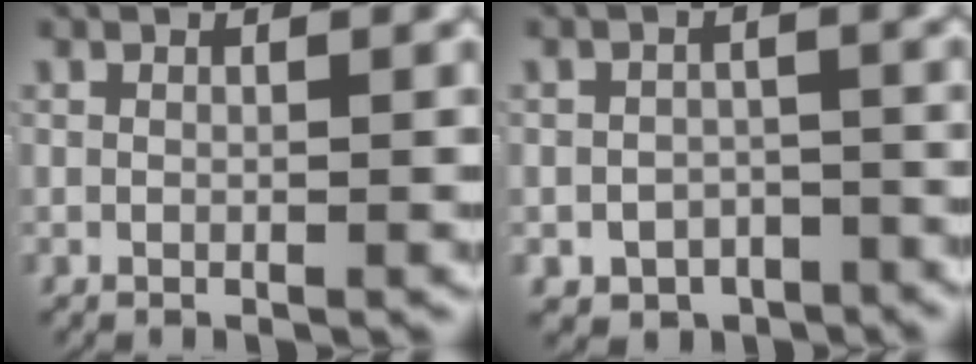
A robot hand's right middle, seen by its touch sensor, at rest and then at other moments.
{"total": 6.4, "force": [-5.1, 3.7, 1.0], "torque": [0.016, -0.016, -0.082]}